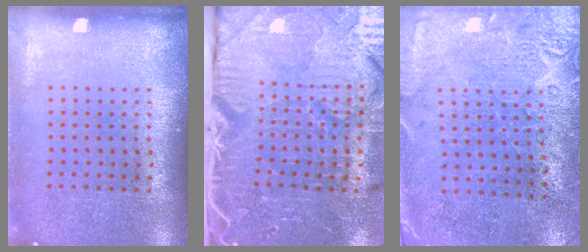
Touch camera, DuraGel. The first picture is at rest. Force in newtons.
{"total": 5.3, "press": 4.2, "slide": 3.2}
{"total": 2.7, "press": 2.4, "slide": 1.2}